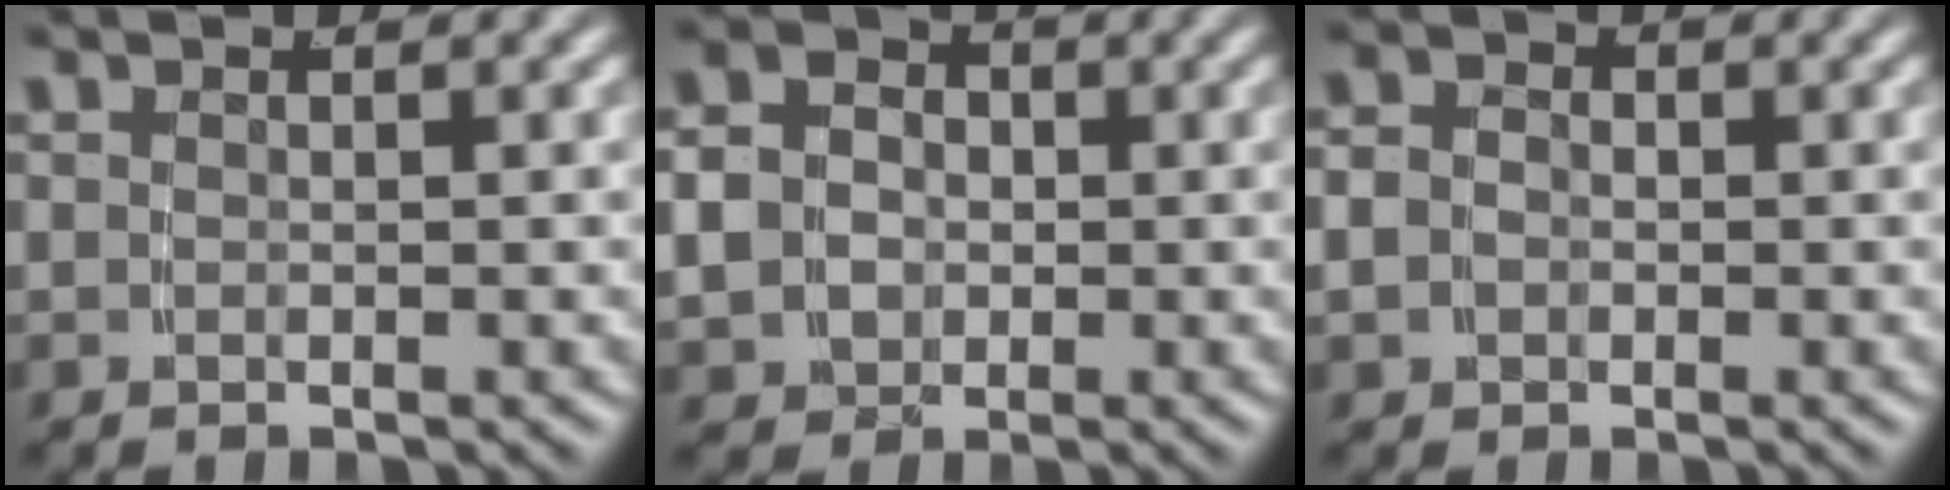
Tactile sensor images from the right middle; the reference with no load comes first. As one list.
[{"total": 7.1, "force": [0.1, 6.1, 3.5], "torque": [-0.080, -0.020, 0.001]}, {"total": 3.6, "force": [-0.2, 3.3, 1.4], "torque": [-0.037, -0.008, -0.008]}]